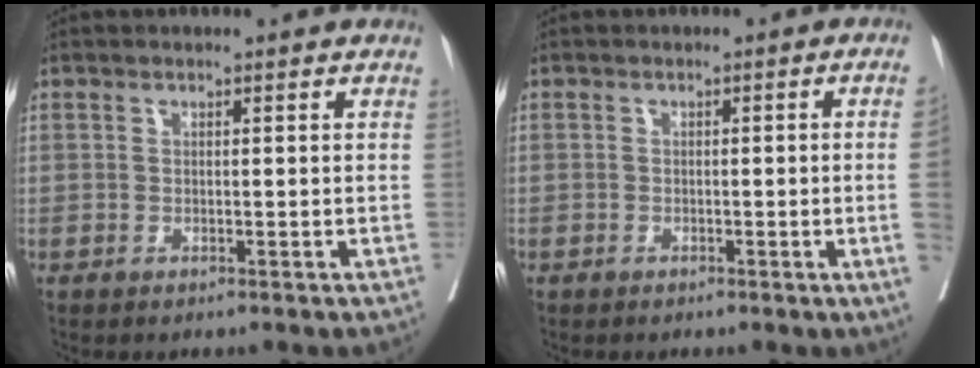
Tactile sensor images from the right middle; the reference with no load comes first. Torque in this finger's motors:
{"motor_torque": [1.09, -1.05, -0.74, -0.21]}